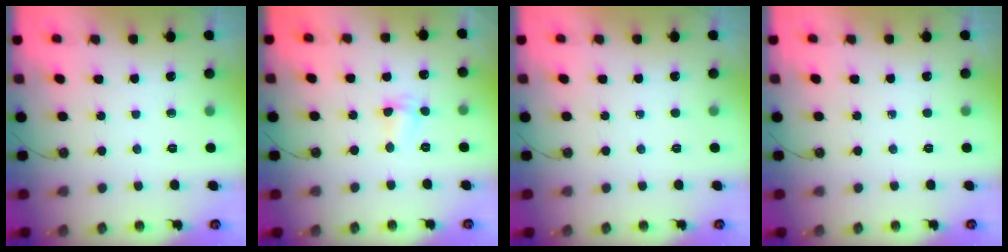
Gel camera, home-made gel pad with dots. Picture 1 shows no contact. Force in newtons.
{"total": 2.1, "press": 2.0, "slide": 0.5}
{"total": 0.0}
{"total": 0.0}